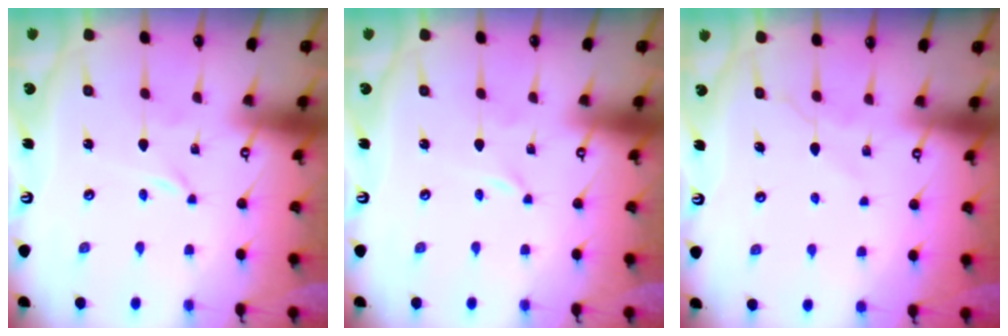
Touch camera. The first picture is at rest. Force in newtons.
{"total": 0.0}
{"total": 5.8, "press": 5.8, "slide": 0.7}